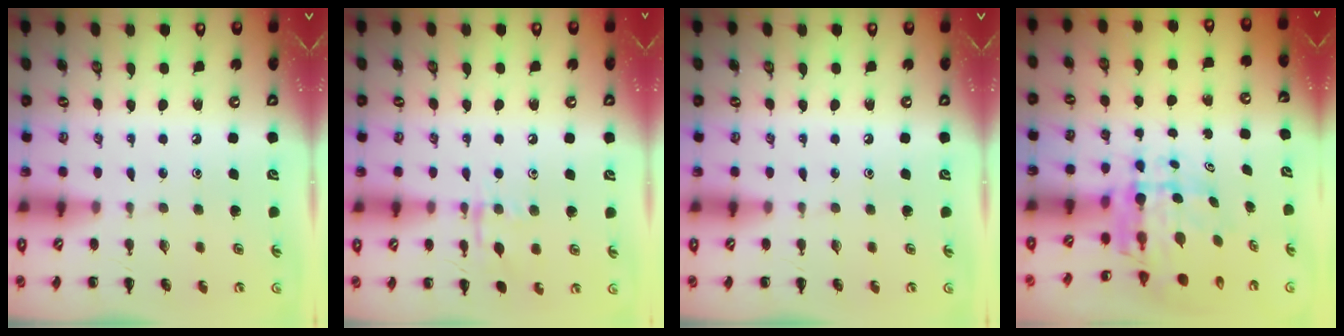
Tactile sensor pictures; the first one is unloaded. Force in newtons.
{"total": 8.2, "press": 8.2, "slide": 0.6}
{"total": 0.0}
{"total": 7.2, "press": 6.7, "slide": 2.7}